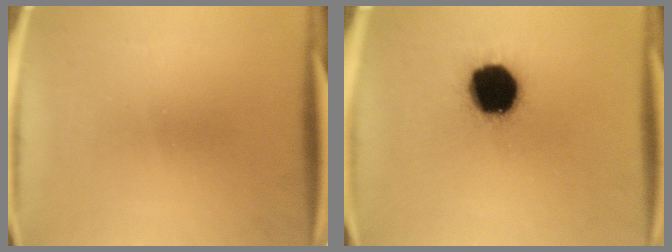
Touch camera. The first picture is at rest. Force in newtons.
{"total": 19.1}